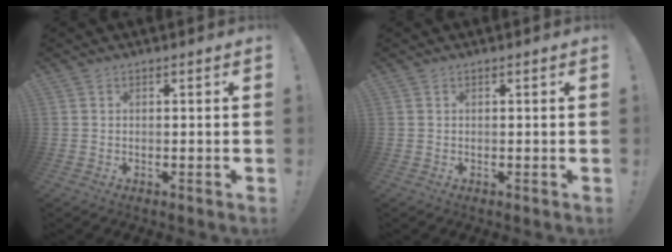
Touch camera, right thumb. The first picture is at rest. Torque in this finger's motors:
{"motor_torque": [-0.03, 0.08, -0.03, -0.01, 0.00]}